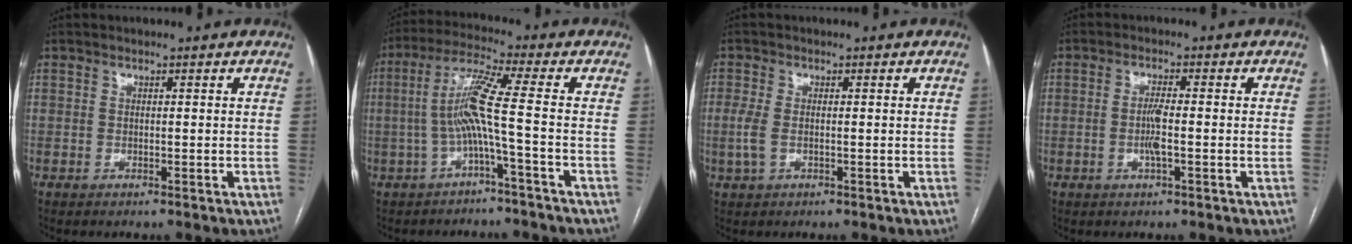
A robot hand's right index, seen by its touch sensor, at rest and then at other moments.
{"total": 7.4, "force": [-1.7, -1.3, 7.1], "torque": [-0.145, 0.022, -0.030]}
{"total": 2.8, "force": [-0.5, 1.3, 2.4], "torque": [-0.067, -0.002, -0.011]}
{"total": 3.3, "force": [-0.7, 0.1, 3.2], "torque": [-0.063, -0.001, -0.015]}